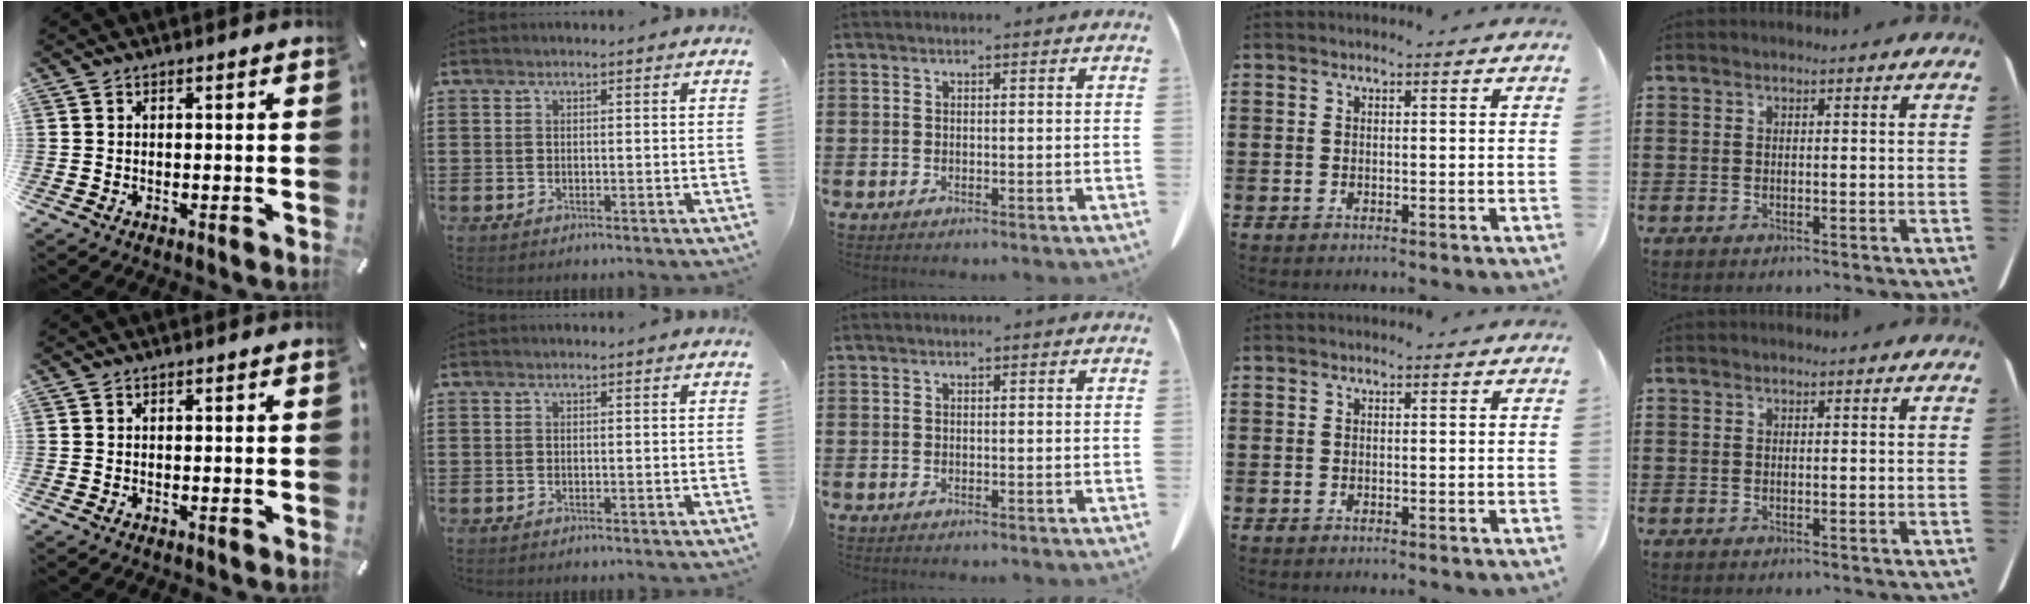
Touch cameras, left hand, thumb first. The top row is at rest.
{}